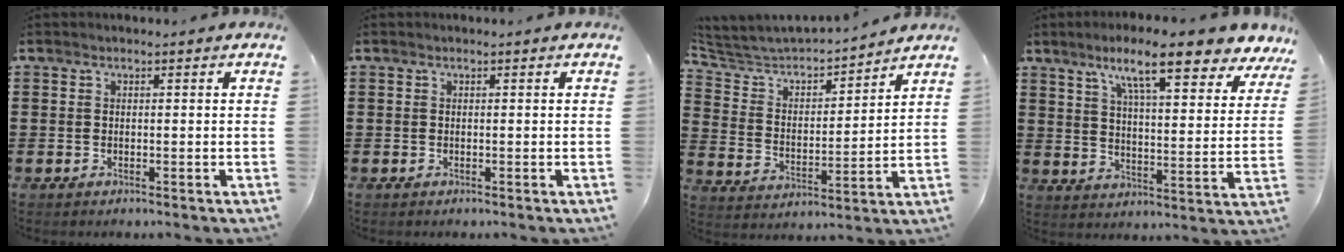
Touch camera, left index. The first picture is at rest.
{"total": 0.0}
{"total": 4.5, "force": [4.2, 1.3, 1.1], "torque": [-0.049, -0.031, 0.063]}
{"total": 10.4, "force": [7.6, 1.4, 7.0], "torque": [-0.130, -0.018, 0.127]}